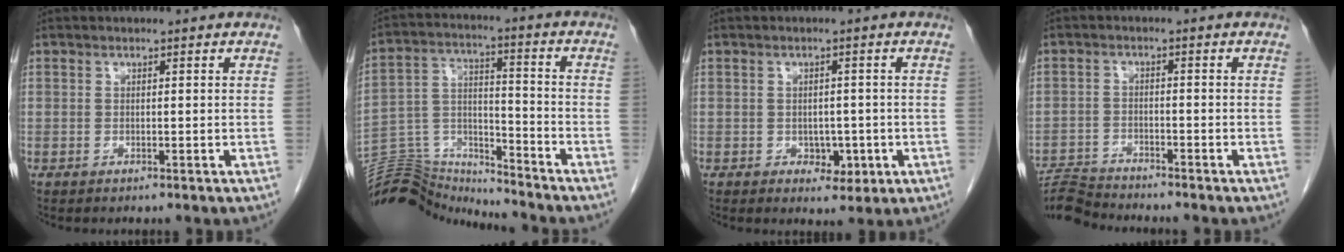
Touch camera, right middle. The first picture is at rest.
{"total": 13.3, "force": [-13.2, 1.3, 0.0], "torque": [-0.006, 0.054, -0.237]}
{"total": 3.5, "force": [-1.0, 2.2, 2.5], "torque": [-0.027, 0.003, -0.004]}
{"total": 5.5, "force": [-5.5, -0.5, -0.1], "torque": [0.004, -0.006, -0.102]}